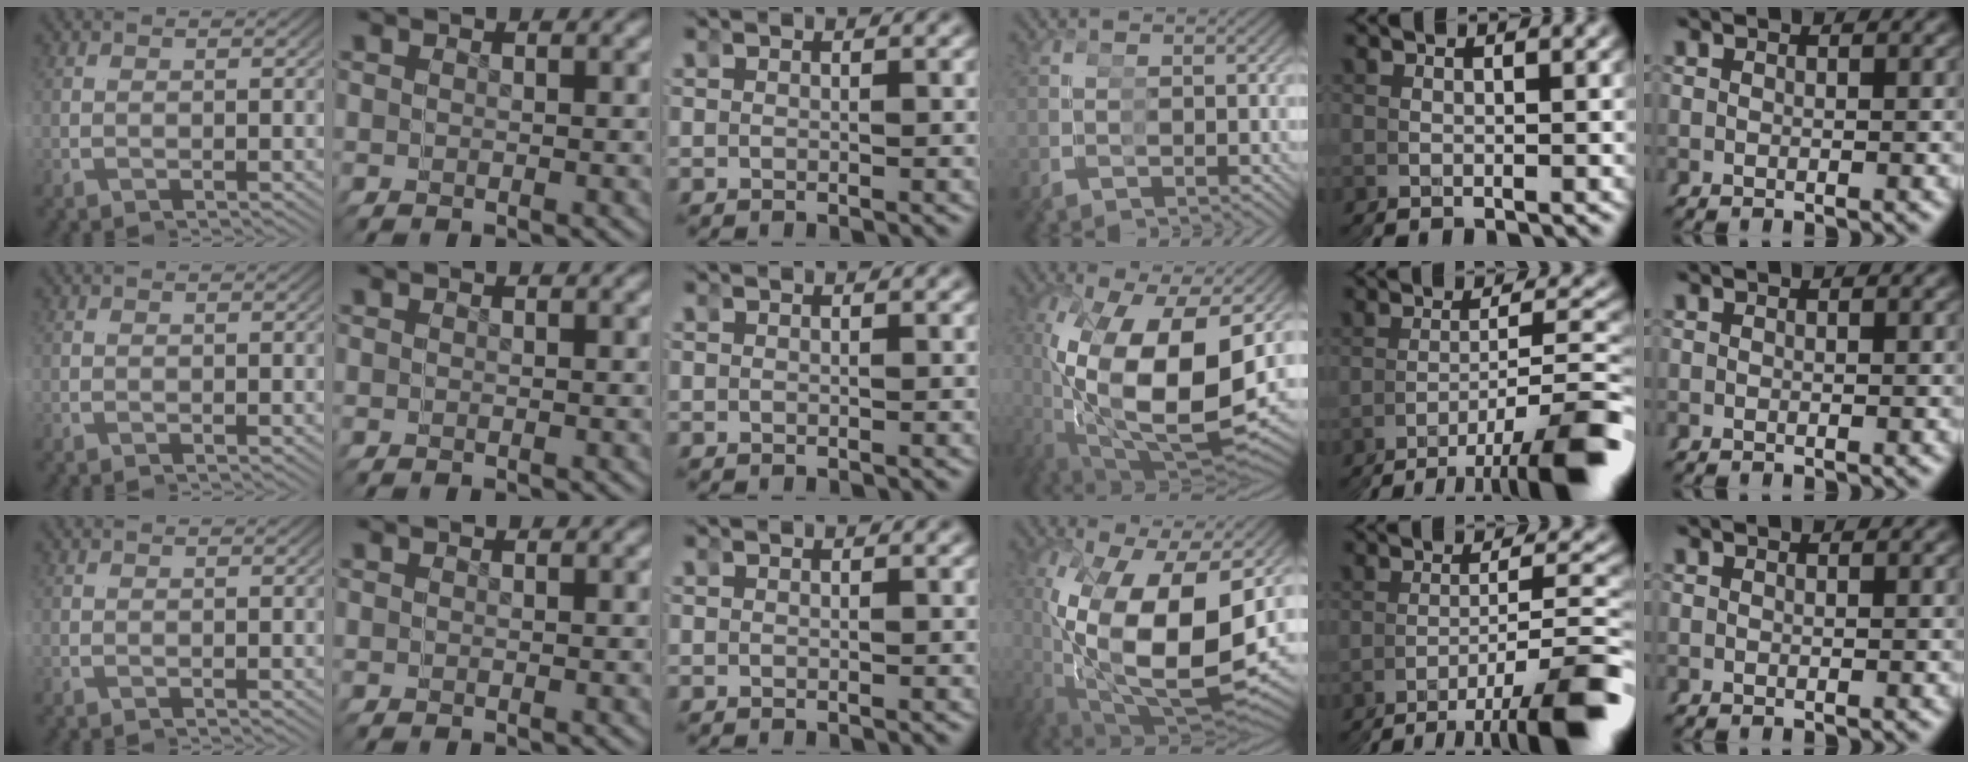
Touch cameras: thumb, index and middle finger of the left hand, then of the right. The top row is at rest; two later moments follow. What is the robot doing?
{"motion": "grasp_and_lifting", "object": "toy banana"}